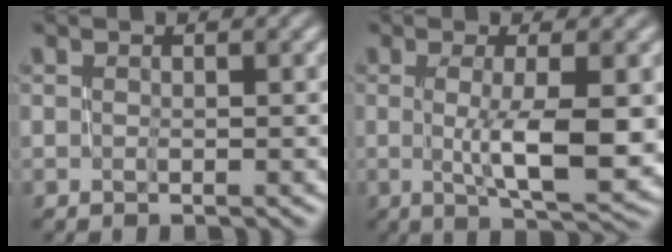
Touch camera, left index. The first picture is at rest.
{"total": 6.6, "force": [-0.3, 1.6, 6.4], "torque": [-0.102, -0.006, 0.002]}